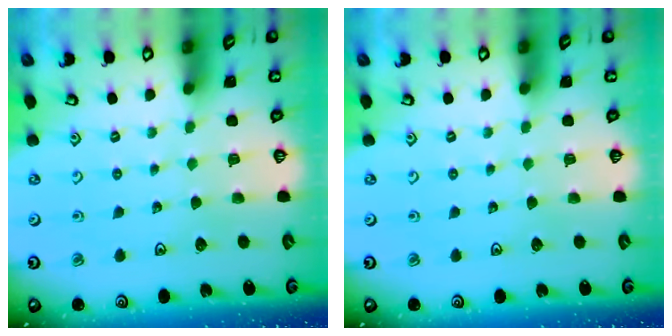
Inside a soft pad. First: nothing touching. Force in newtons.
{"total": 0.0}